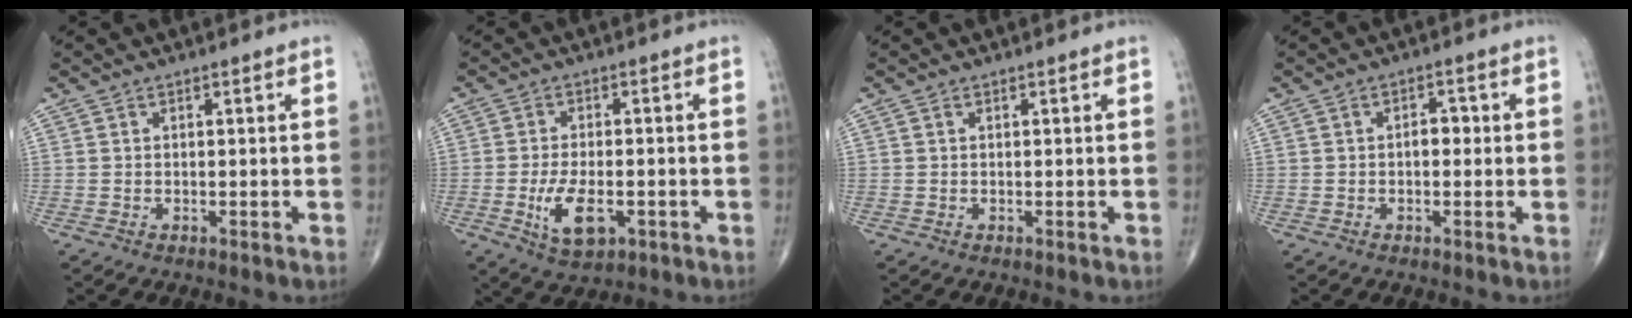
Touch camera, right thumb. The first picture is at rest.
{"total": 7.9, "force": [-2.4, 3.9, 6.5], "torque": [-0.115, -0.001, -0.034]}
{"total": 0.0}
{"total": 2.6, "force": [-0.1, 1.7, 2.0], "torque": [-0.018, 0.008, -0.007]}